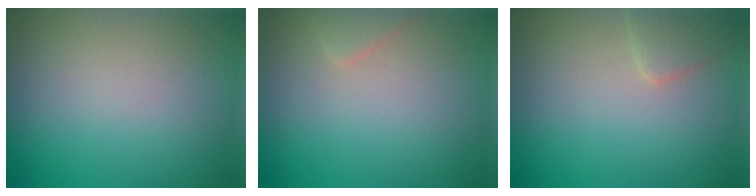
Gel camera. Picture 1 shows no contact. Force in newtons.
{"total": 1.1, "press": 1.1, "slide": 0.1}
{"total": 1.7, "press": 1.7, "slide": 0.1}